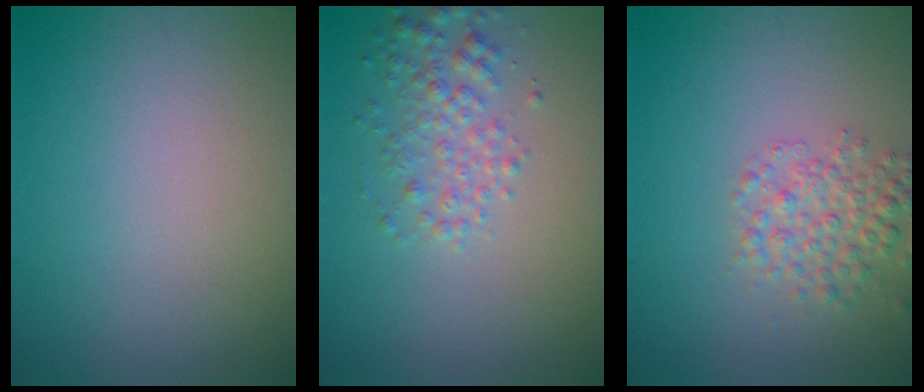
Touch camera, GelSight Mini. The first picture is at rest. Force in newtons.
{"total": 2.6, "press": 2.6, "slide": 0.0}
{"total": 3.2, "press": 3.2, "slide": 0.1}